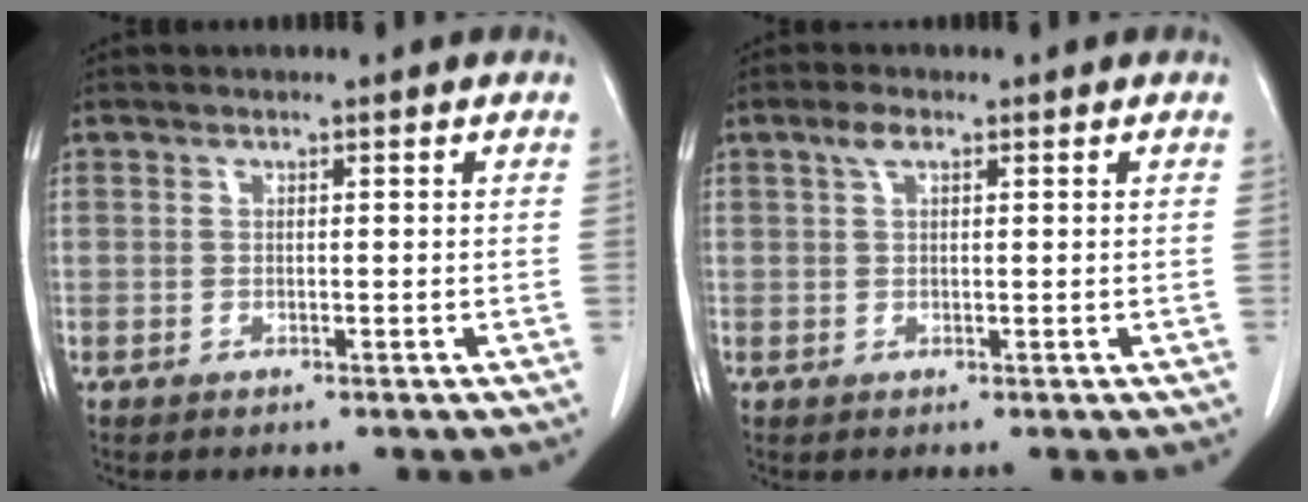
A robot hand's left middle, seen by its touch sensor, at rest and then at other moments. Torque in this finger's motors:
{"motor_torque": [0.40, -0.24, -0.07, 0.01]}